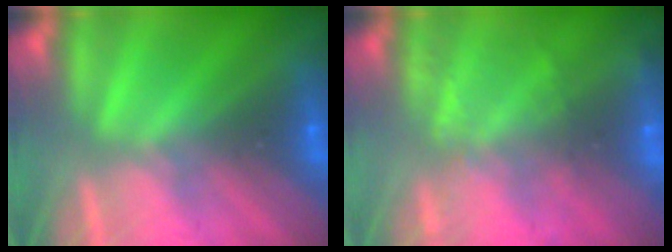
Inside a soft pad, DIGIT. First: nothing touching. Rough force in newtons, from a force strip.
{"total": 2.3}